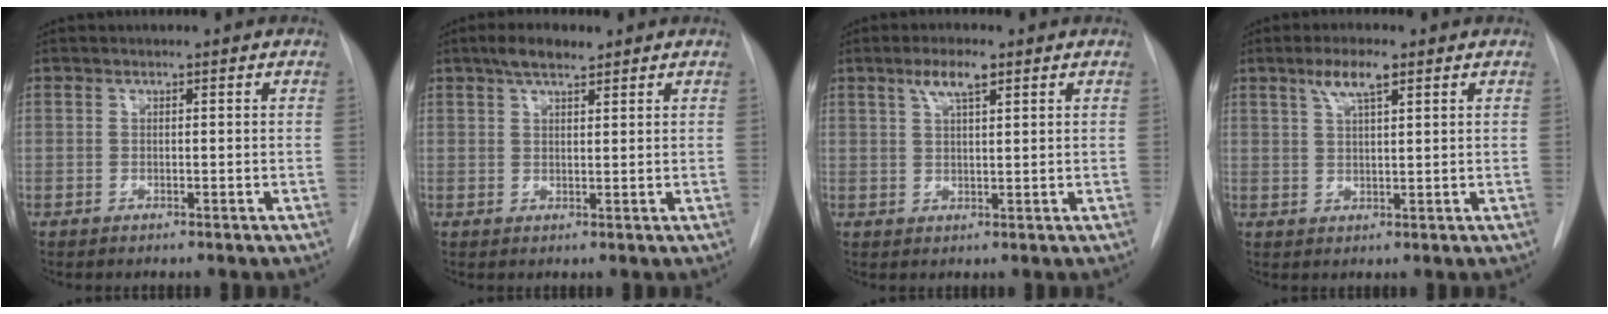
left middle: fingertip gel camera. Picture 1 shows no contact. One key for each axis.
{"total": 4.1, "fx": 3.0, "fy": 1.2, "fz": 2.5, "tx": -0.052, "ty": 0.011, "tz": 0.051}
{"total": 4.0, "fx": 2.3, "fy": 0.7, "fz": 3.1, "tx": -0.064, "ty": 0.006, "tz": 0.043}
{"total": 4.5, "fx": 2.6, "fy": 0.7, "fz": 3.5, "tx": -0.072, "ty": 0.006, "tz": 0.049}